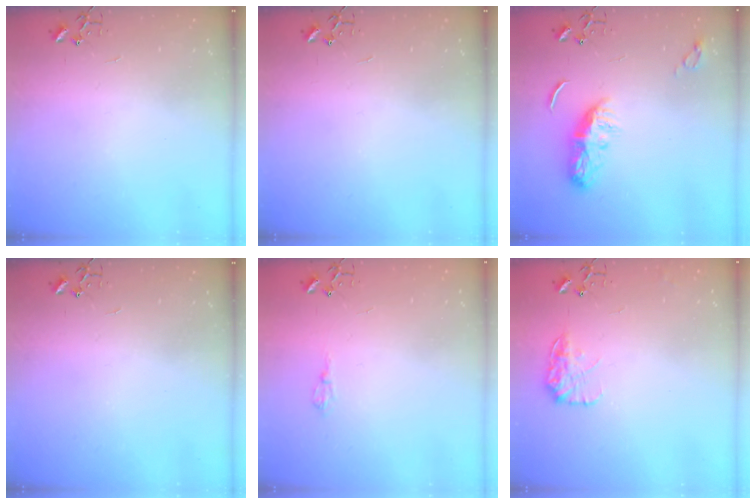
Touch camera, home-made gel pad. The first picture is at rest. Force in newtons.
{"total": 0.0}
{"total": 9.1, "press": 9.1, "slide": 0.2}
{"total": 0.0}
{"total": 6.5, "press": 6.4, "slide": 0.8}
{"total": 11.4, "press": 11.3, "slide": 0.4}